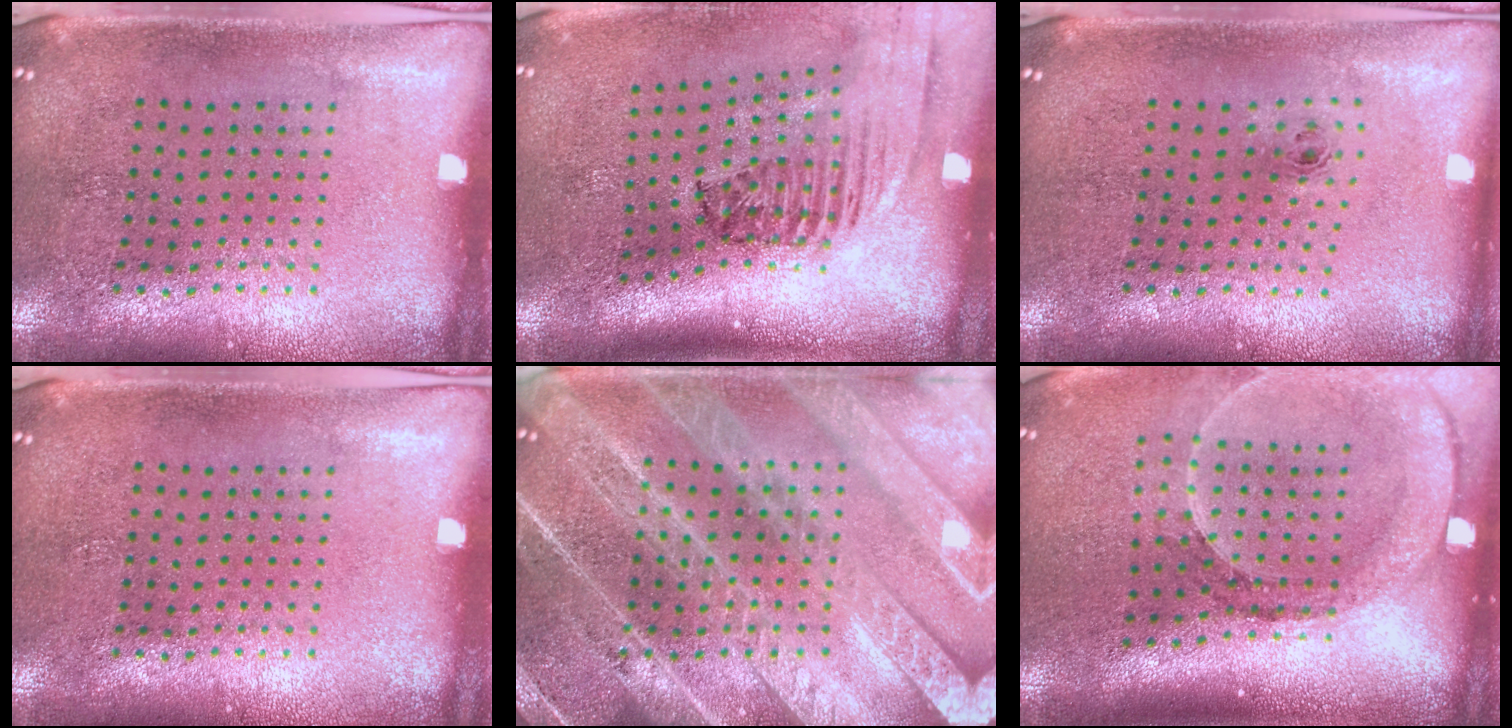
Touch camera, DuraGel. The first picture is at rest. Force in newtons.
{"total": 2.4, "press": 1.5, "slide": 1.8}
{"total": 0.8, "press": 0.3, "slide": 0.7}
{"total": 0.0}
{"total": 5.9, "press": 5.8, "slide": 0.8}
{"total": 2.8, "press": 2.1, "slide": 1.9}